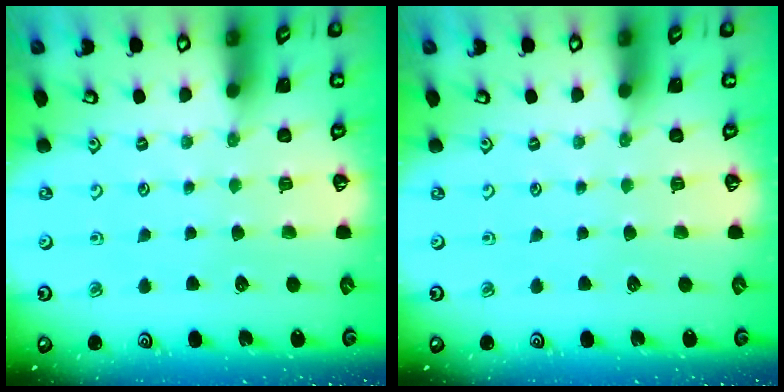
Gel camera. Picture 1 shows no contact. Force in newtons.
{"total": 0.0}